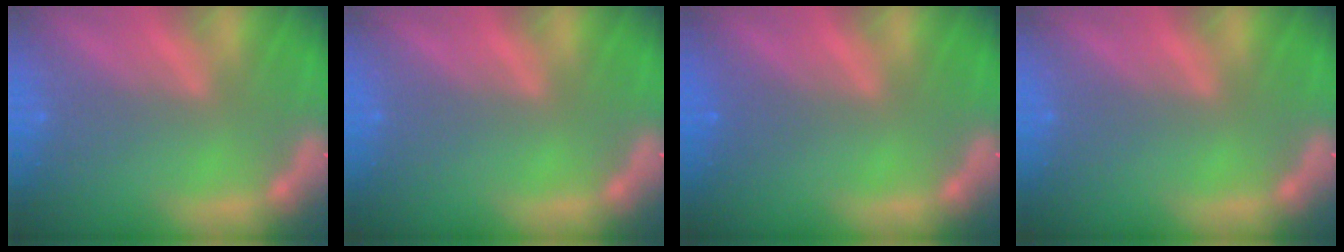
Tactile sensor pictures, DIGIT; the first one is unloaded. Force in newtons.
{"total": 0.0}
{"total": 1.0}
{"total": 0.0}